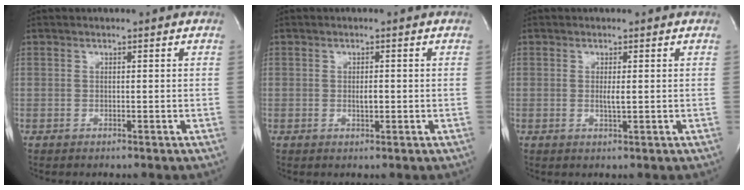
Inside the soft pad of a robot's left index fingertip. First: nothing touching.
{"total": 1.3, "force": [-0.2, 0.5, 1.2], "torque": [-0.023, -0.002, -0.002]}
{"total": 1.3, "force": [0.0, 0.1, 1.3], "torque": [-0.029, -0.004, 0.001]}